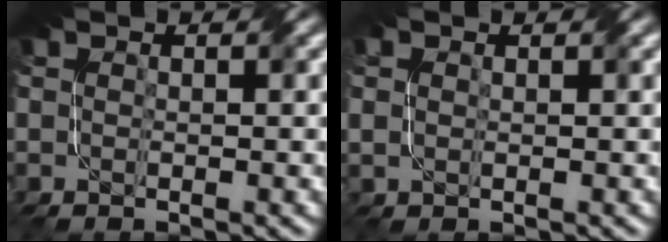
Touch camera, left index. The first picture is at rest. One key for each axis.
{"total": 1.4, "fx": 0.5, "fy": 1.0, "fz": 0.8, "tx": -0.020, "ty": 0.001, "tz": 0.014}